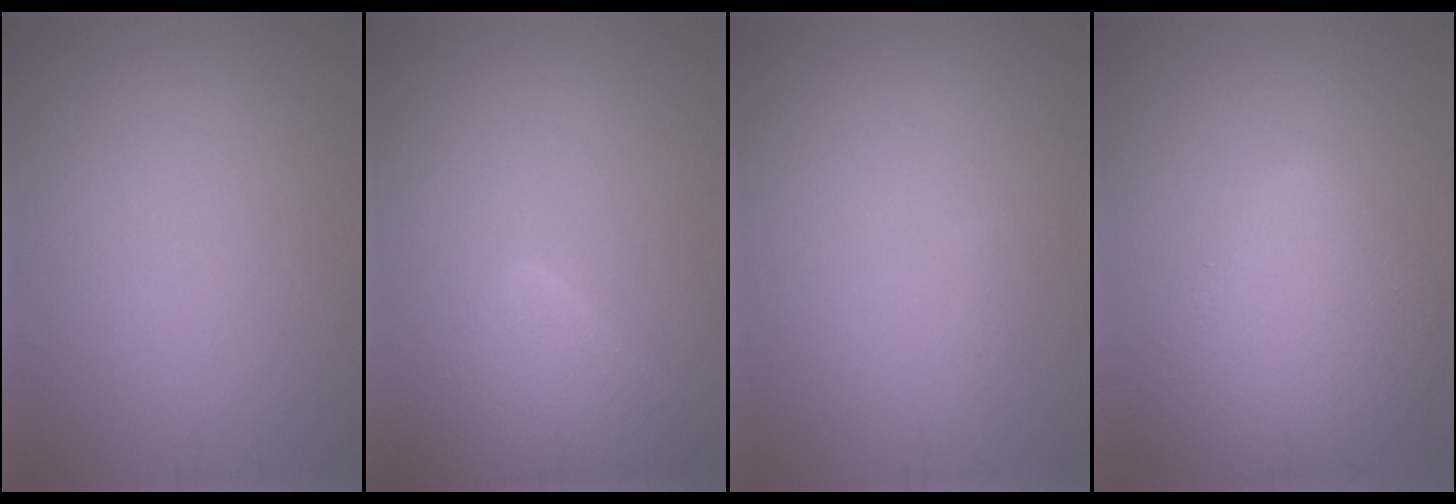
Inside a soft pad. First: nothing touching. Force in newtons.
{"total": 5.0, "press": 5.0, "slide": 0.5}
{"total": 0.6, "press": 0.5, "slide": 0.1}
{"total": 6.9, "press": 6.9, "slide": 0.4}